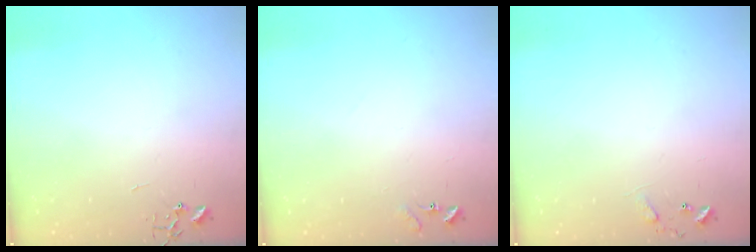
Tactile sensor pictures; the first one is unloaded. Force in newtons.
{"total": 7.7, "press": 7.6, "slide": 0.6}
{"total": 8.0, "press": 8.0, "slide": 0.4}